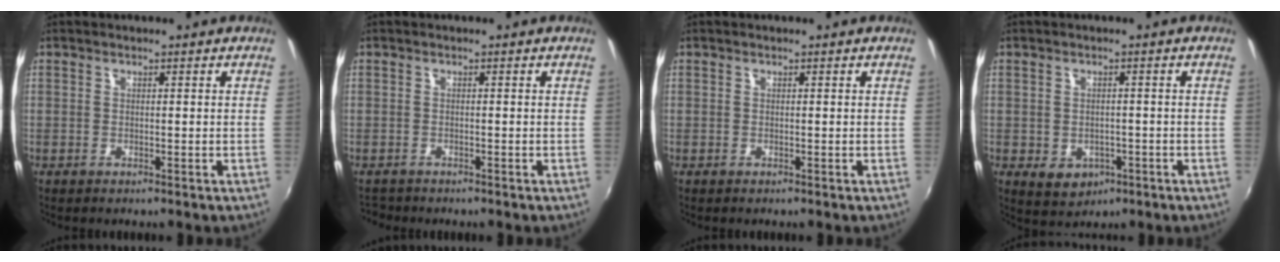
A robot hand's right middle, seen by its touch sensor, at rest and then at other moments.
{"total": 1.9, "force": [-1.8, 0.6, 0.3], "torque": [-0.010, -0.007, -0.030]}
{"total": 0.0}
{"total": 5.4, "force": [-1.9, 4.2, 2.7], "torque": [-0.057, -0.008, -0.016]}